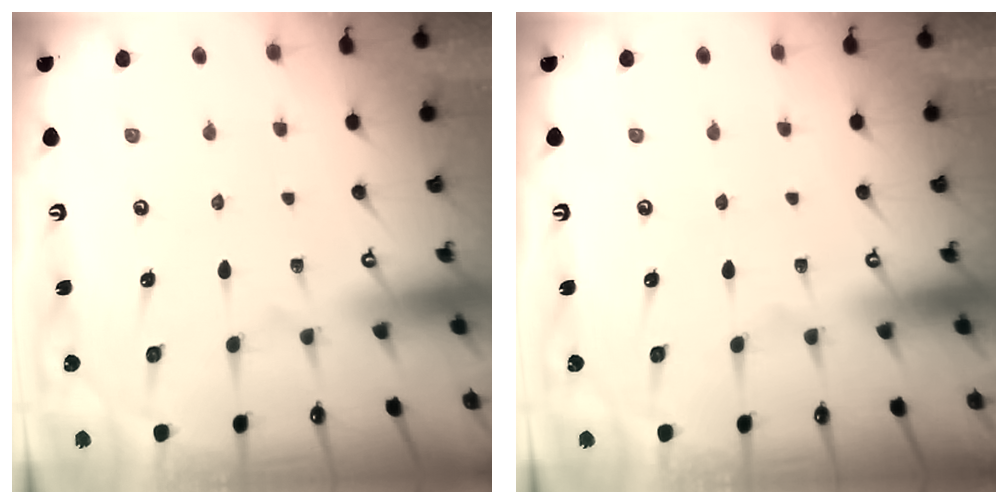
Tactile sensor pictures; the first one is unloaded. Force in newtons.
{"total": 0.0}